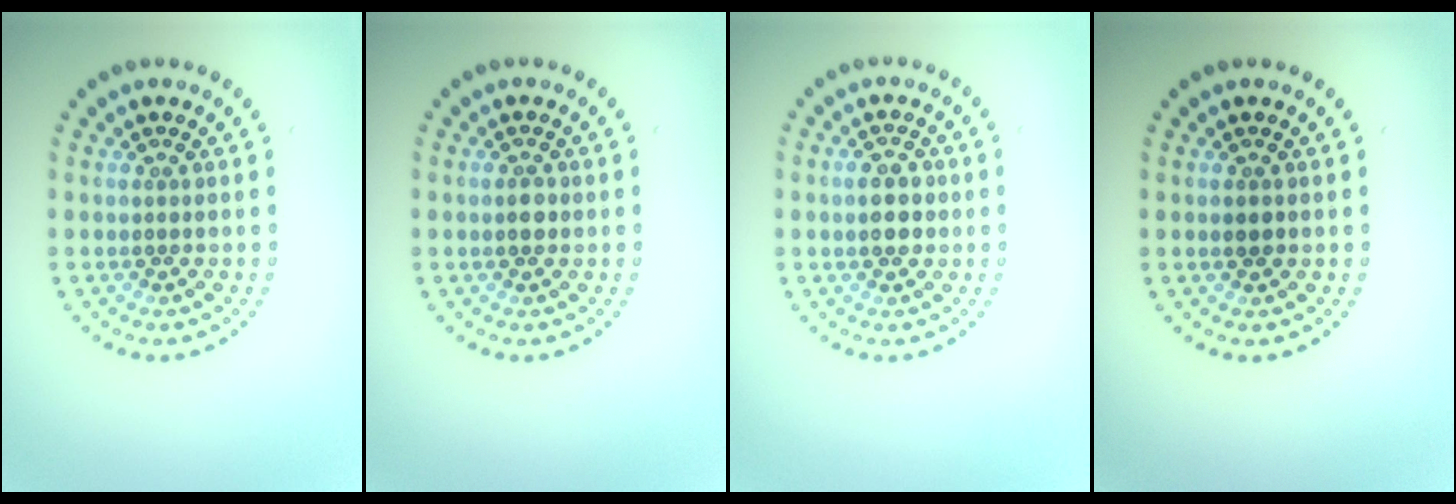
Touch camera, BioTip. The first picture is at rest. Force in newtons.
{"total": 1.0, "press": 1.0, "slide": 0.3}
{"total": 2.5, "press": 2.5, "slide": 0.1}
{"total": 0.8, "press": 0.8, "slide": 0.1}